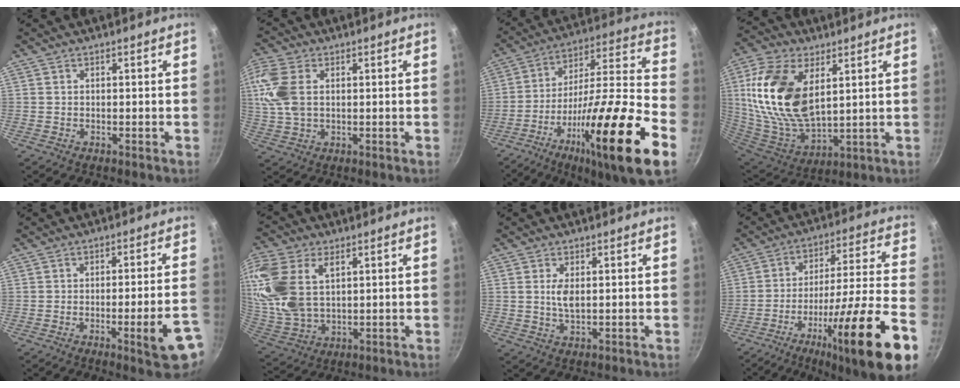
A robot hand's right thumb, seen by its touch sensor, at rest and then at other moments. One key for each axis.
{"total": 9.5, "fx": 2.0, "fy": 6.1, "fz": 7.0, "tx": -0.153, "ty": 0.006, "tz": 0.037}
{"total": 29.9, "fx": -12.7, "fy": 6.2, "fz": 26.4, "tx": -0.391, "ty": 0.047, "tz": -0.210}
{"total": 21.5, "fx": 5.8, "fy": 12.1, "fz": 16.8, "tx": -0.328, "ty": -0.026, "tz": 0.119}
{"total": 9.8, "fx": -4.0, "fy": 1.7, "fz": 8.8, "tx": -0.106, "ty": 0.022, "tz": -0.046}
{"total": 18.3, "fx": 5.6, "fy": 11.5, "fz": 13.1, "tx": -0.279, "ty": -0.014, "tz": 0.121}
{"total": 3.5, "fx": 0.7, "fy": 1.6, "fz": 3.1, "tx": -0.056, "ty": -0.005, "tz": 0.015}
{"total": 26.3, "fx": -12.5, "fy": 3.5, "fz": 22.9, "tx": -0.316, "ty": 0.043, "tz": -0.198}